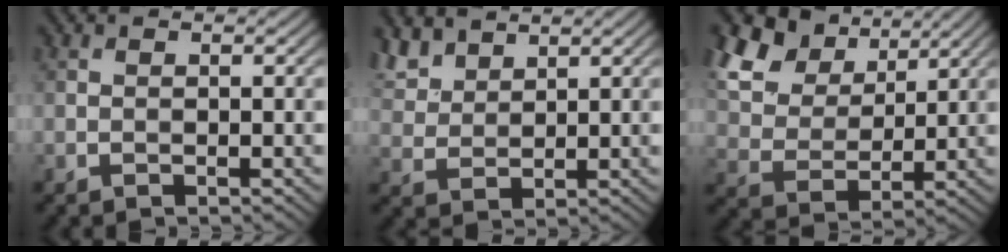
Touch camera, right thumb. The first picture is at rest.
{"total": 5.0, "force": [3.9, 2.3, 2.2], "torque": [-0.063, 0.007, 0.086]}
{"total": 13.0, "force": [7.6, 7.8, 7.1], "torque": [-0.214, 0.022, 0.147]}